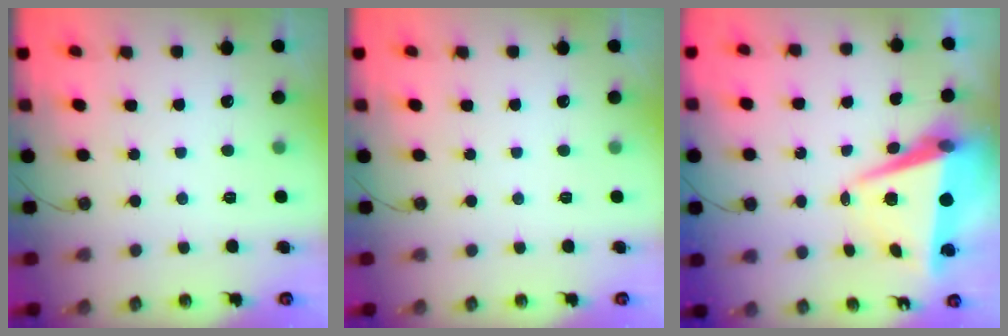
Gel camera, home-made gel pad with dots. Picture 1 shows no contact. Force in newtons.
{"total": 0.0}
{"total": 9.6, "press": 9.3, "slide": 2.7}